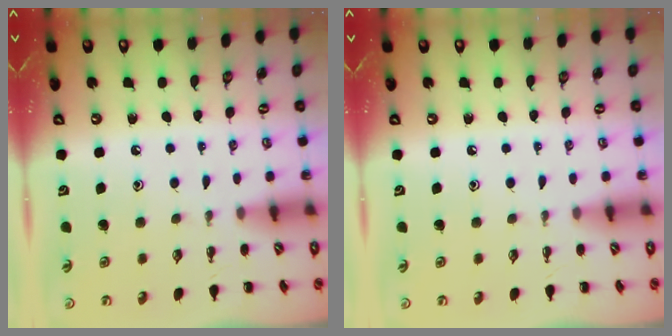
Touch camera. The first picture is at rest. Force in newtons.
{"total": 0.0}